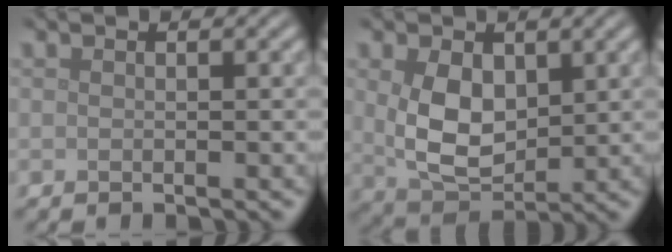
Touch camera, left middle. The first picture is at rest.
{"total": 5.9, "force": [1.0, 3.8, 4.4], "torque": [-0.096, -0.008, 0.029]}